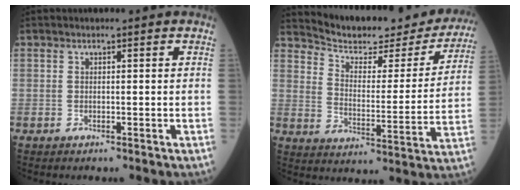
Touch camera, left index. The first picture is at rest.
{"total": 19.4, "force": [18.3, 4.5, 4.5], "torque": [-0.058, -0.039, 0.237]}